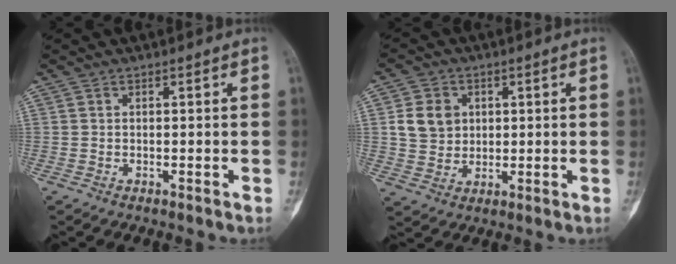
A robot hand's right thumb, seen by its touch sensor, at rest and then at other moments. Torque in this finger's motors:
{"motor_torque": [0.58, 0.58, 0.25, -0.20, 0.00]}